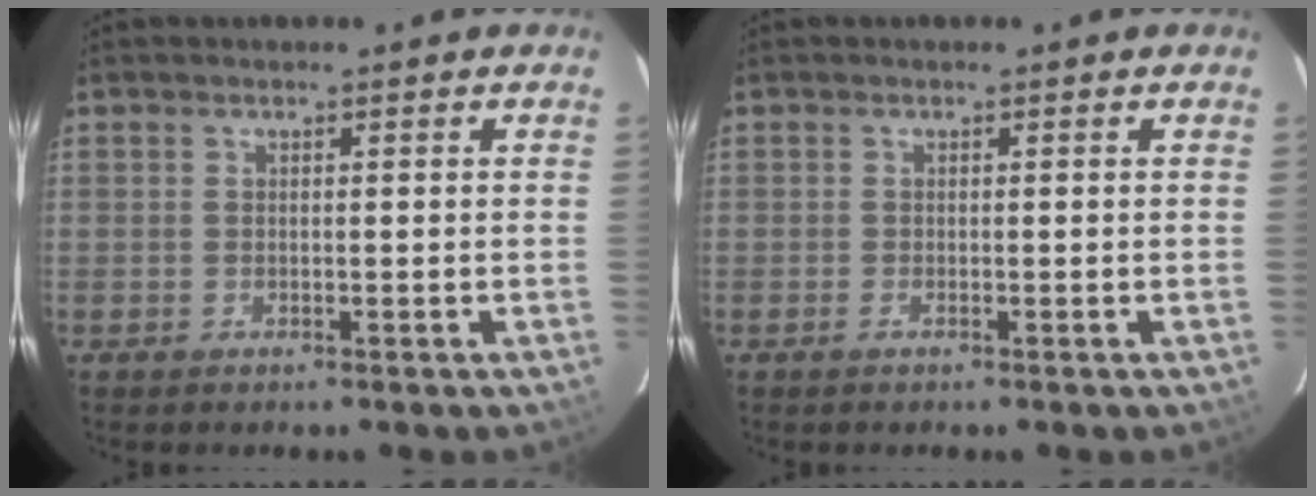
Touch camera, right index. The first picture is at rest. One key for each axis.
{"total": 0.5, "fx": -0.3, "fy": 0.0, "fz": 0.5, "tx": -0.010, "ty": 0.000, "tz": -0.007}